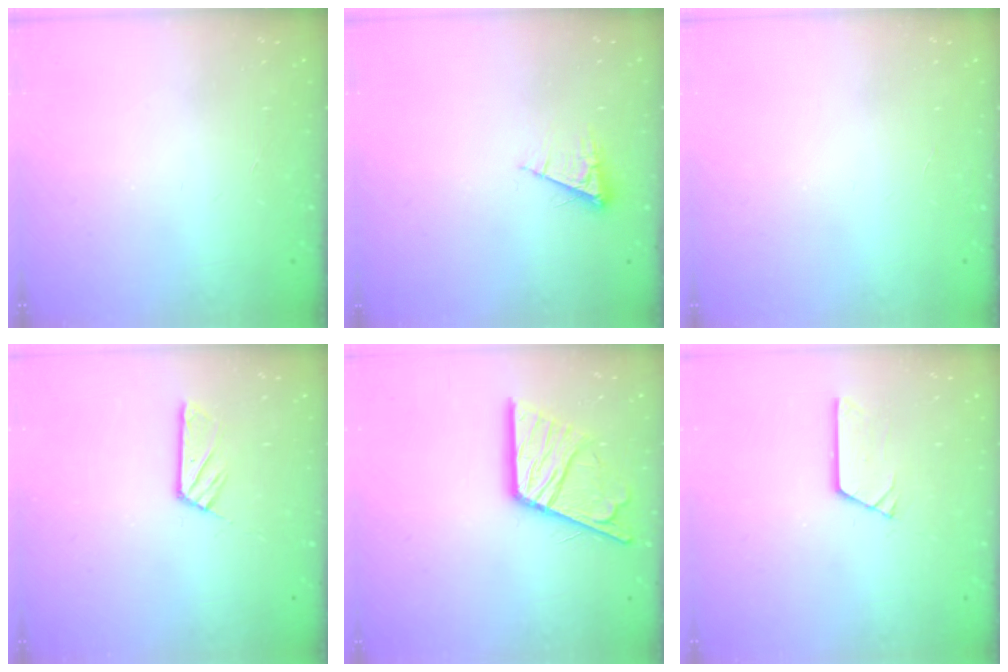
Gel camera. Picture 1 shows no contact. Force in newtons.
{"total": 4.9, "press": 4.8, "slide": 0.8}
{"total": 0.0}
{"total": 5.2, "press": 5.2, "slide": 0.1}
{"total": 17.0, "press": 16.9, "slide": 1.9}
{"total": 2.9, "press": 2.9, "slide": 0.3}